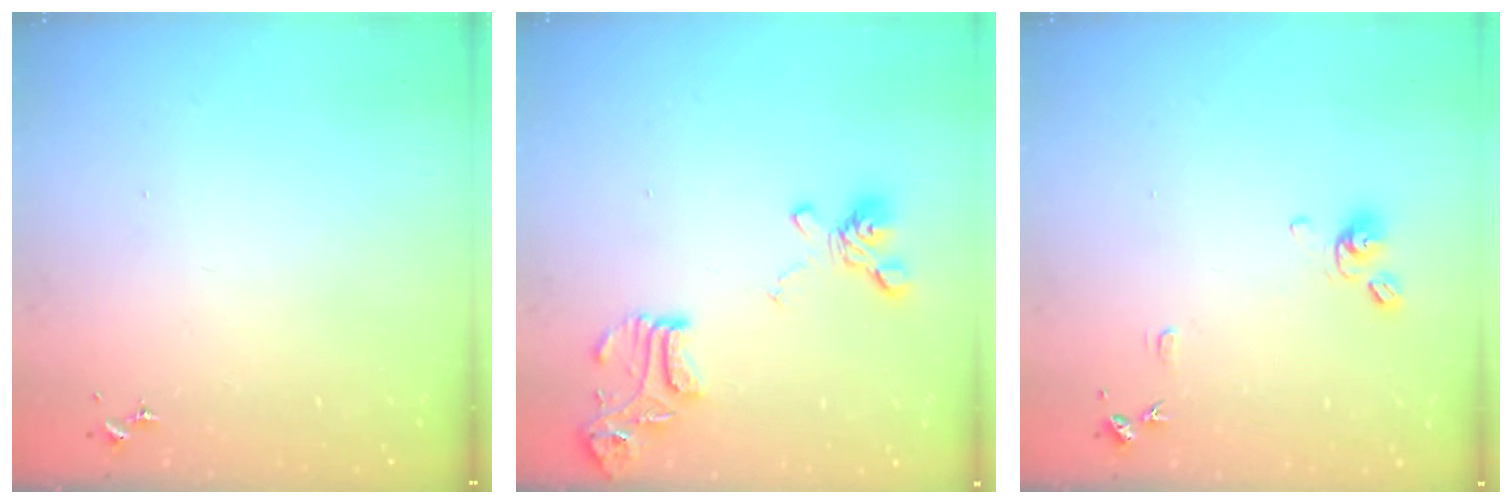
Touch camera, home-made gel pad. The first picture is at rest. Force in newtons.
{"total": 15.9, "press": 15.8, "slide": 1.7}
{"total": 9.4, "press": 9.4, "slide": 0.9}